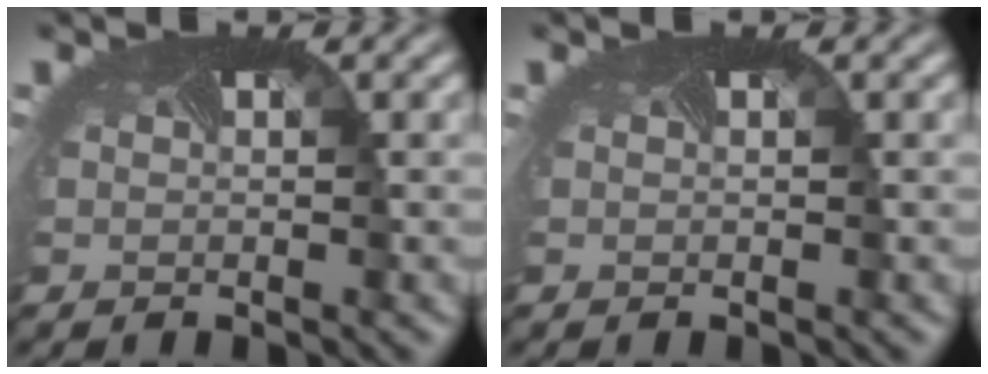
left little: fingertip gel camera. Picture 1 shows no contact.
{"total": 0.0}